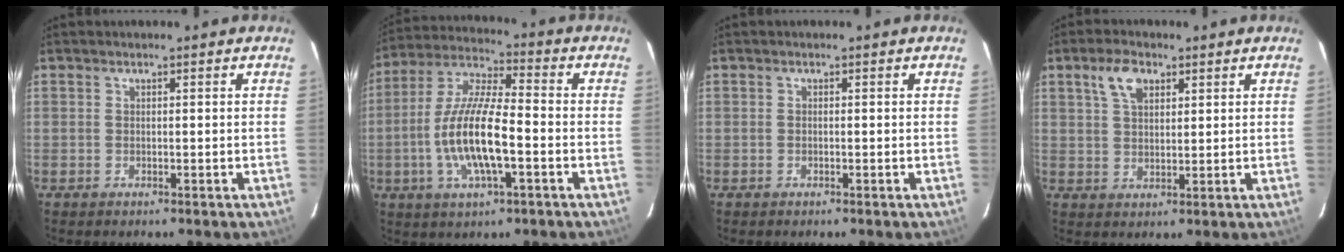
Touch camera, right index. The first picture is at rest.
{"total": 14.3, "force": [-3.5, 3.8, 13.4], "torque": [-0.272, -0.003, -0.068]}
{"total": 0.0}
{"total": 5.6, "force": [3.0, 3.0, 3.7], "torque": [-0.069, 0.013, 0.055]}